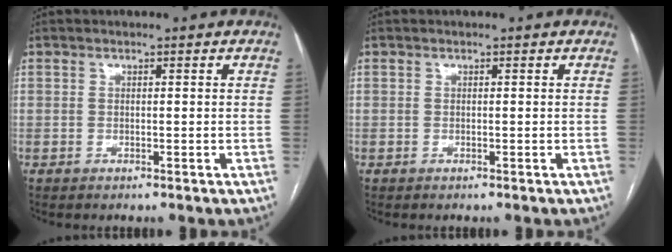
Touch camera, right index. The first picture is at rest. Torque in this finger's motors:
{"motor_torque": [0.01, 0.00, 0.00, -0.01]}